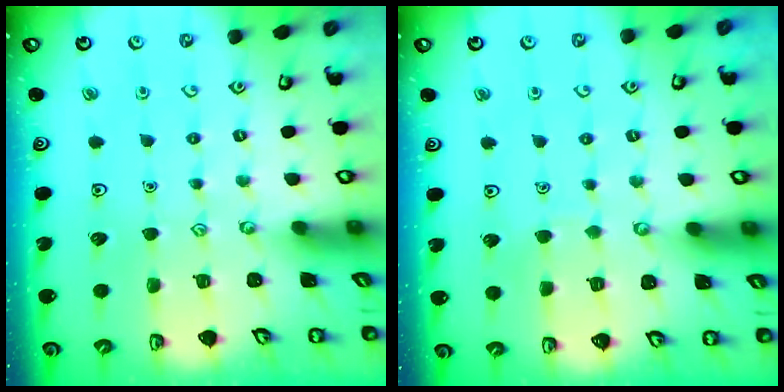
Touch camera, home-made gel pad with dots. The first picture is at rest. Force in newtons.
{"total": 2.5, "press": 2.5, "slide": 0.2}